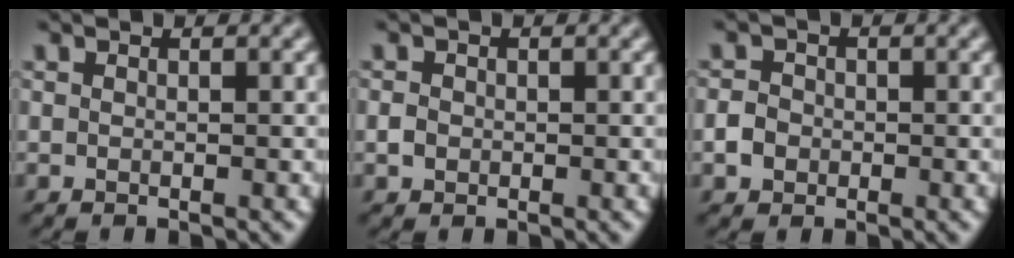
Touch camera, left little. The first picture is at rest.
{"total": 1.0, "force": [-0.3, 0.9, 0.4], "torque": [-0.009, -0.001, -0.008]}
{"total": 1.8, "force": [-0.6, 1.5, 0.6], "torque": [-0.010, 0.001, -0.017]}